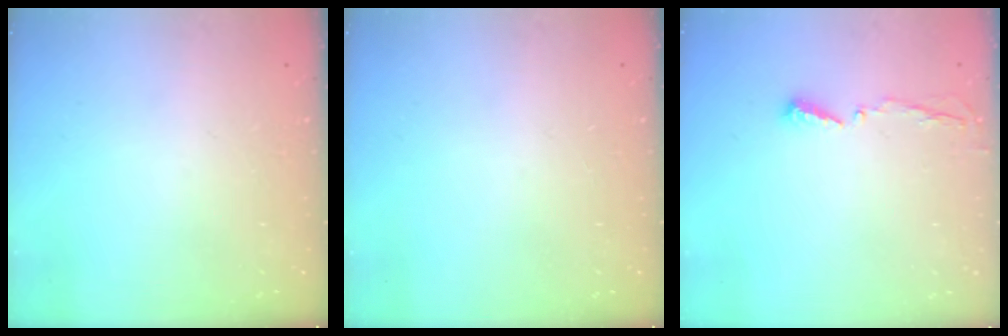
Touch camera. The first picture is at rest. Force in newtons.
{"total": 0.0}
{"total": 3.6, "press": 3.6, "slide": 0.4}